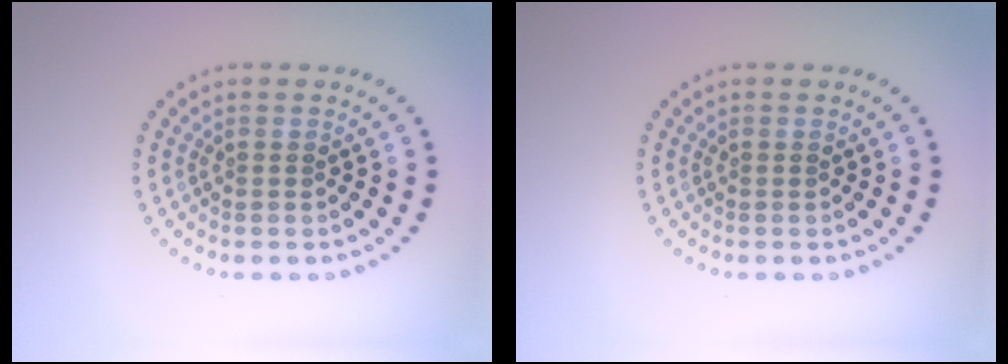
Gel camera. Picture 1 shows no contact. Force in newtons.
{"total": 0.0}